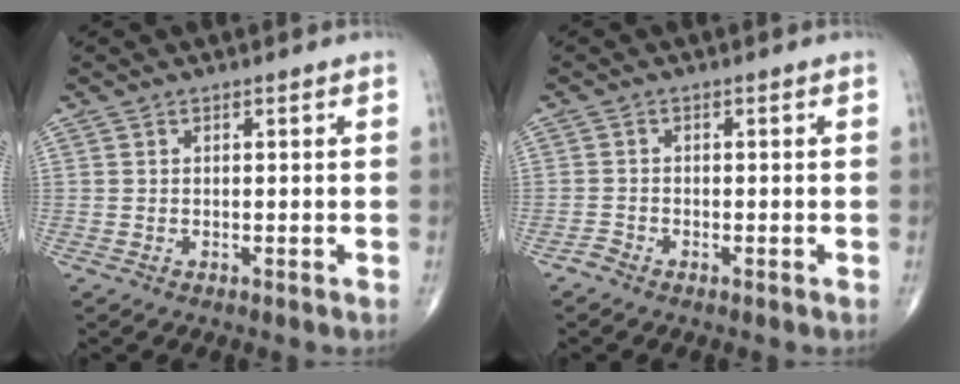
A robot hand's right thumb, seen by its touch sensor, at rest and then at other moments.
{"total": 1.1, "force": [-1.0, 0.5, 0.2], "torque": [-0.008, -0.001, -0.024]}